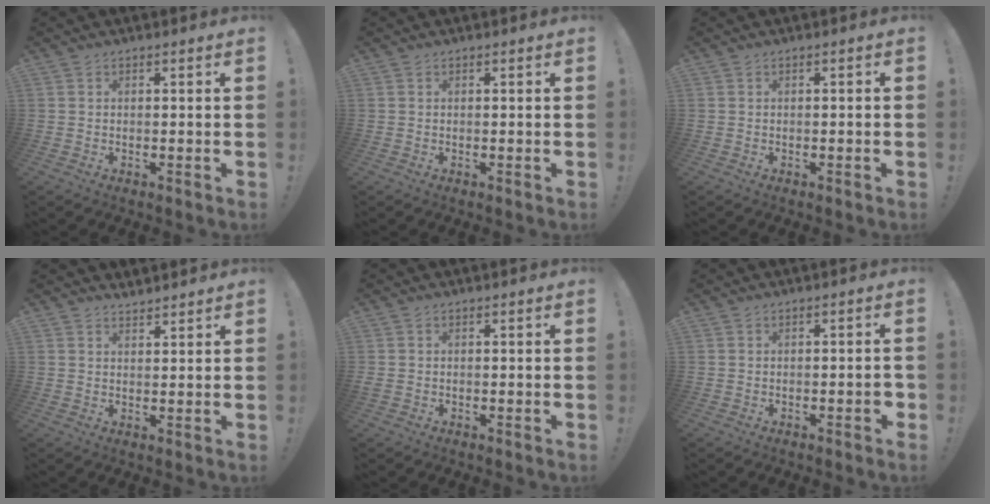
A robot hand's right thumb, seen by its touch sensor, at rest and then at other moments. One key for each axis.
{"total": 0.0}
{"total": 0.7, "fx": -0.5, "fy": -0.3, "fz": 0.5, "tx": -0.009, "ty": 0.000, "tz": -0.009}
{"total": 2.4, "fx": 2.3, "fy": 0.3, "fz": 0.0, "tx": 0.011, "ty": -0.020, "tz": 0.042}
{"total": 0.7, "fx": -0.1, "fy": 0.6, "fz": 0.3, "tx": -0.014, "ty": 0.005, "tz": 0.000}
{"total": 2.3, "fx": -0.9, "fy": 0.6, "fz": 2.0, "tx": -0.030, "ty": 0.005, "tz": -0.014}